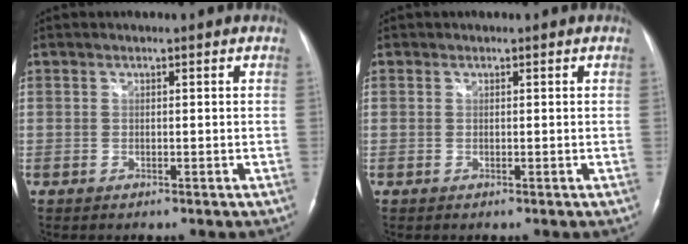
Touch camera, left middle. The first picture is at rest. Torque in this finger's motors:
{"motor_torque": [-0.09, 0.10, -0.13, -0.01]}